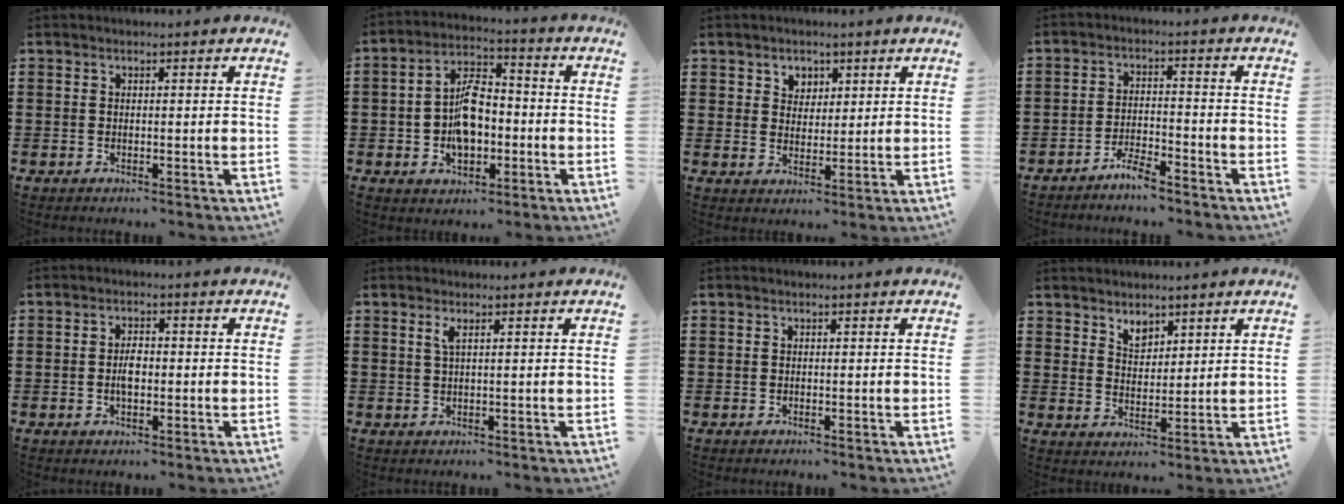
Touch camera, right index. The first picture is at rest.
{"total": 7.8, "force": [-1.4, 4.6, 6.2], "torque": [-0.132, 0.008, -0.027]}
{"total": 3.1, "force": [1.9, 2.5, 0.2], "torque": [-0.016, 0.012, 0.035]}
{"total": 3.0, "force": [-2.9, 0.4, 0.8], "torque": [-0.018, 0.007, -0.059]}
{"total": 3.0, "force": [-0.3, 1.5, 2.6], "torque": [-0.057, 0.000, -0.007]}
{"total": 1.6, "force": [0.7, 0.2, 1.4], "torque": [-0.030, 0.002, 0.011]}
{"total": 0.0}
{"total": 3.2, "force": [2.6, 1.7, 0.8], "torque": [-0.017, 0.001, 0.046]}